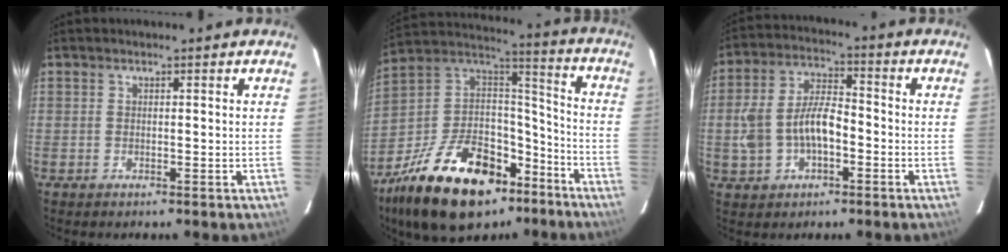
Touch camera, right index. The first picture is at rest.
{"total": 28.9, "force": [-18.2, 14.8, 16.9], "torque": [-0.328, 0.021, -0.284]}
{"total": 10.9, "force": [-2.6, 6.2, 8.6], "torque": [-0.182, 0.015, -0.040]}